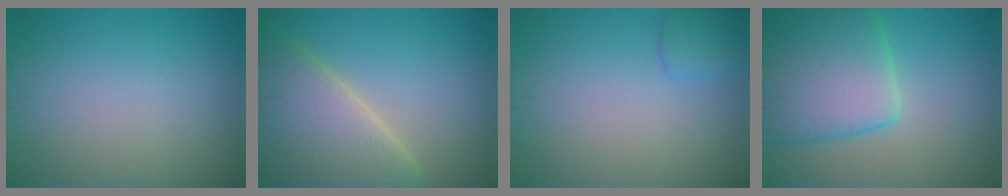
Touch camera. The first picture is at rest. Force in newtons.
{"total": 8.9, "press": 8.9, "slide": 0.8}
{"total": 1.7, "press": 1.7, "slide": 0.1}
{"total": 8.9, "press": 8.9, "slide": 0.3}